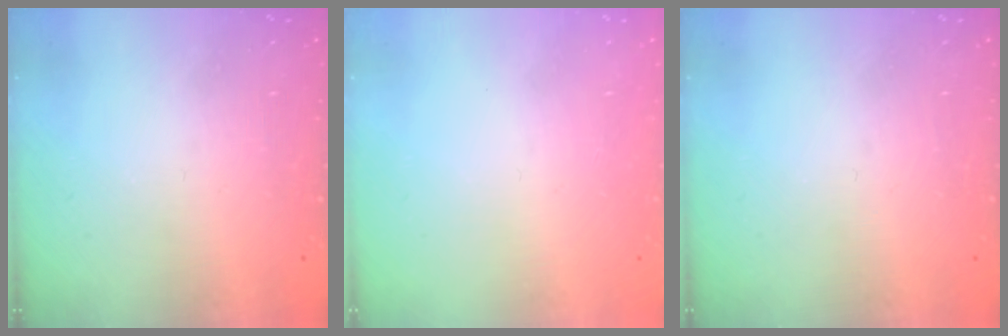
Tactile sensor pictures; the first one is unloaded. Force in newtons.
{"total": 1.8, "press": 1.7, "slide": 0.1}
{"total": 0.0}